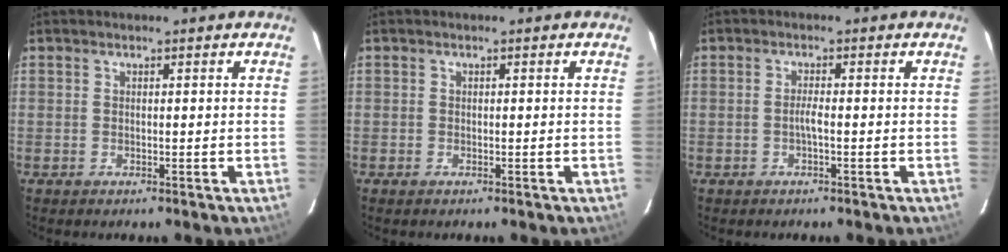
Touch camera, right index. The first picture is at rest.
{"total": 0.6, "force": [-0.4, 0.4, 0.1], "torque": [-0.001, 0.000, -0.009]}
{"total": 1.5, "force": [-0.6, -0.2, 1.3], "torque": [-0.026, 0.001, -0.012]}